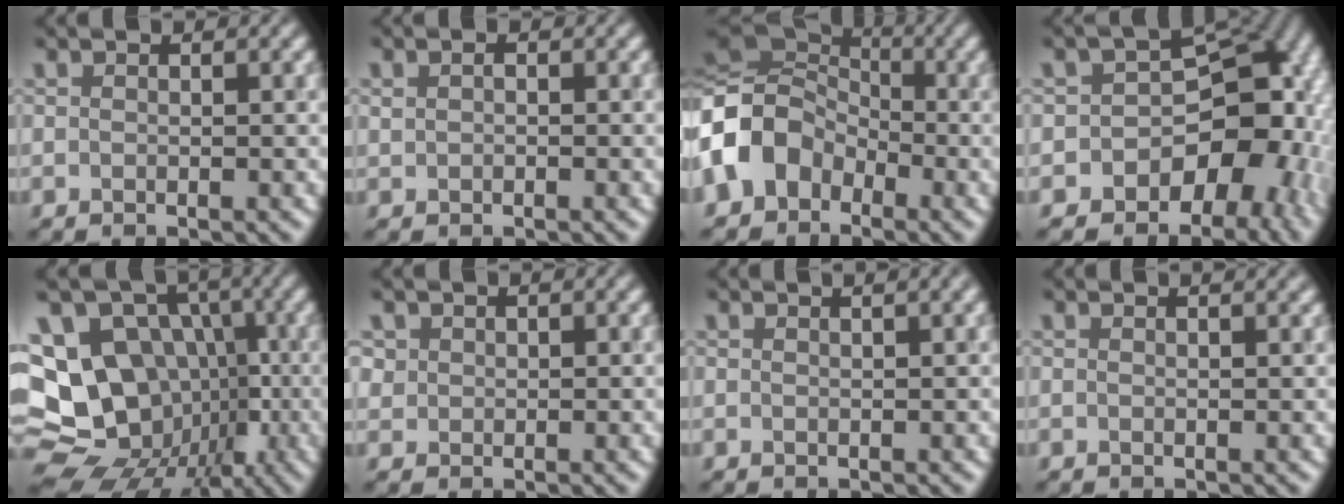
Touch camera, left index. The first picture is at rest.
{"total": 0.8, "force": [-0.1, 0.7, 0.3], "torque": [-0.008, 0.001, -0.004]}
{"total": 10.1, "force": [-2.8, 8.2, 5.1], "torque": [-0.113, -0.010, -0.080]}
{"total": 10.5, "force": [-4.2, 7.1, 6.5], "torque": [-0.044, 0.002, -0.072]}
{"total": 16.9, "force": [-1.4, 14.6, 8.4], "torque": [-0.185, 0.016, -0.023]}
{"total": 1.0, "force": [0.3, 1.0, 0.0], "torque": [0.004, -0.003, 0.009]}
{"total": 1.4, "force": [0.7, 0.2, 1.1], "torque": [-0.010, 0.003, 0.007]}
{"total": 0.6, "force": [0.5, 0.0, 0.3], "torque": [-0.004, 0.002, 0.004]}